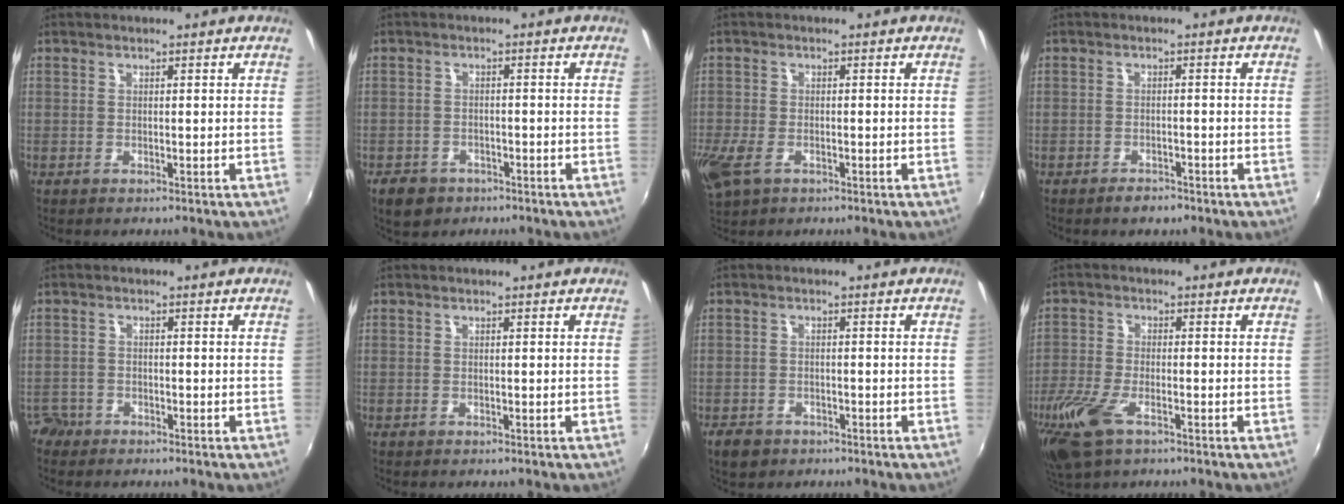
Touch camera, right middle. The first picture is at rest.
{"total": 5.5, "force": [-3.6, 3.7, 1.9], "torque": [-0.057, -0.005, -0.053]}
{"total": 7.3, "force": [-3.6, 4.2, 4.8], "torque": [-0.119, -0.023, -0.068]}
{"total": 2.6, "force": [-2.1, 1.3, 0.9], "torque": [-0.025, -0.002, -0.033]}
{"total": 3.7, "force": [-2.8, 2.4, 0.2], "torque": [-0.019, 0.000, -0.058]}
{"total": 0.0}
{"total": 4.0, "force": [-2.7, 2.6, 1.4], "torque": [-0.043, -0.006, -0.045]}
{"total": 10.9, "force": [-6.2, 4.6, 7.7], "torque": [-0.187, -0.034, -0.121]}